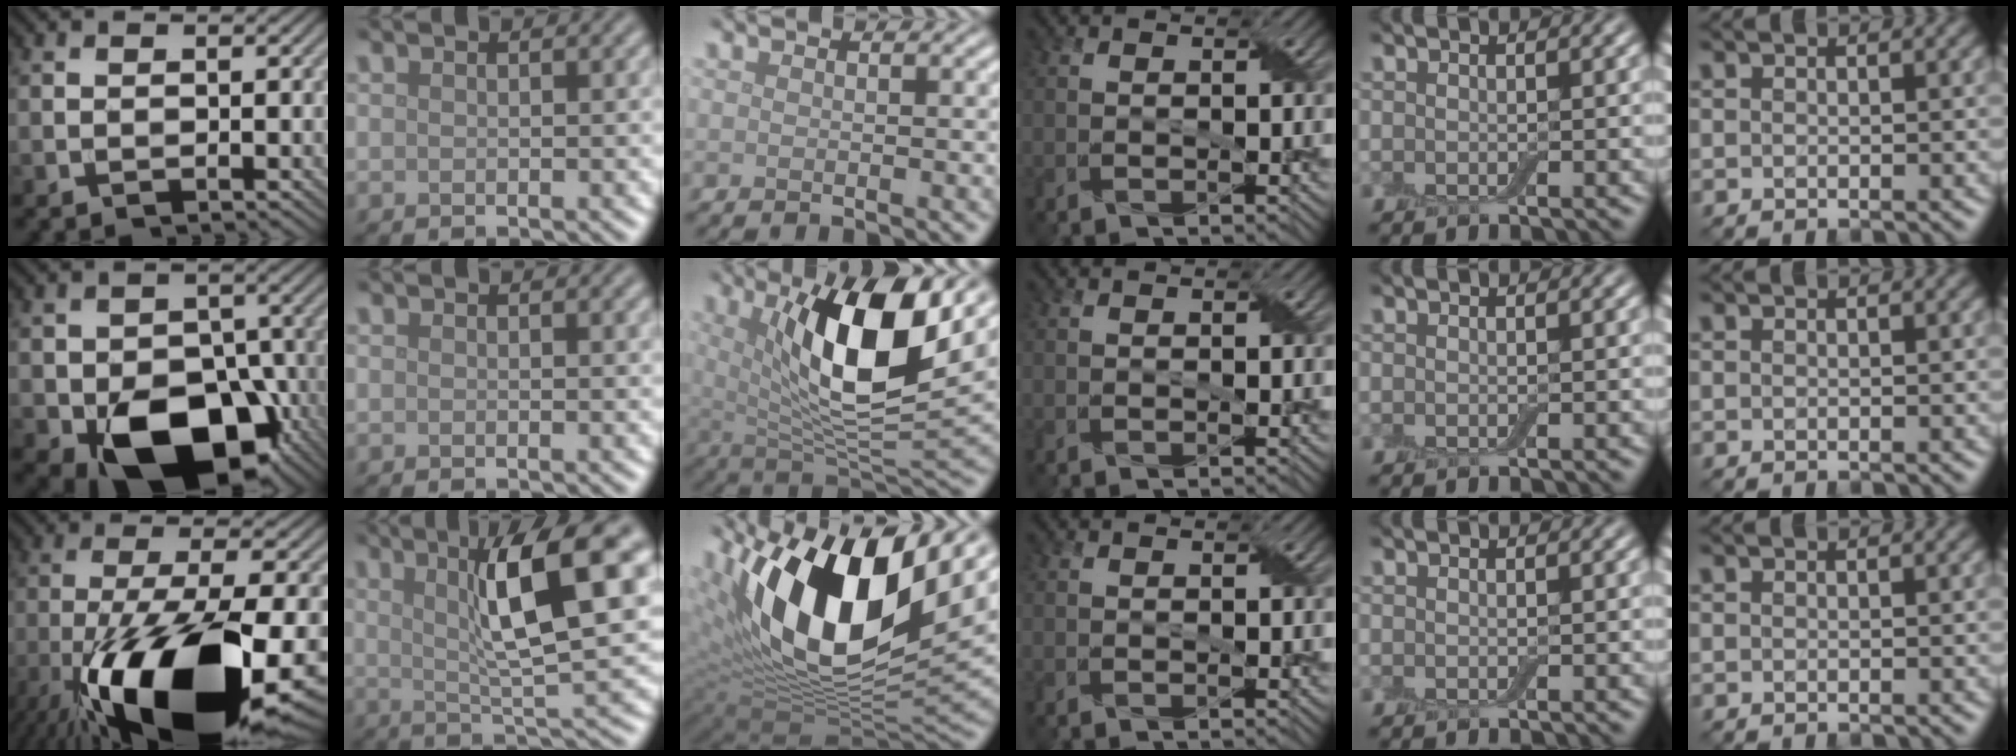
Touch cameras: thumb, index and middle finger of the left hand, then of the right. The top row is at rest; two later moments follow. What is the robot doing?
{"motion": "wrap", "object": "adhesive wrap"}